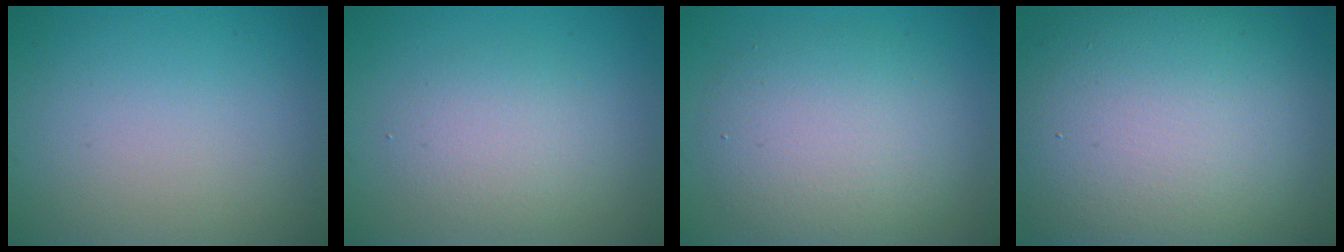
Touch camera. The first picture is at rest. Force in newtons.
{"total": 2.9, "press": 2.9, "slide": 0.2}
{"total": 5.9, "press": 5.9, "slide": 0.2}
{"total": 15.1, "press": 15.1, "slide": 1.0}